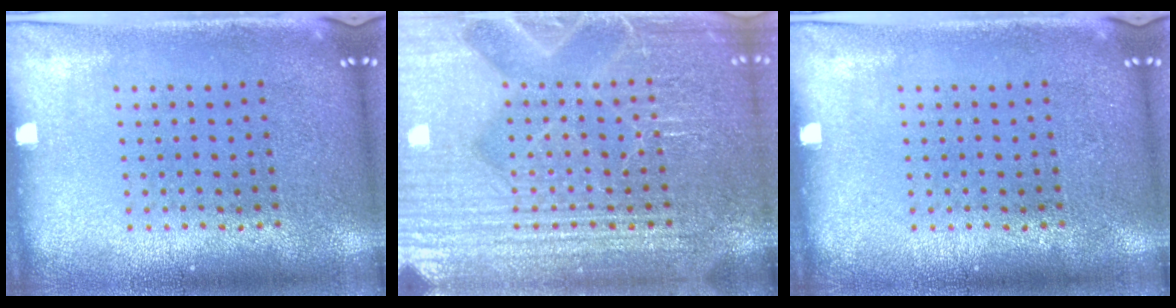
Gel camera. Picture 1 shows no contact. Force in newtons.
{"total": 7.1, "press": 7.0, "slide": 1.1}
{"total": 0.0}